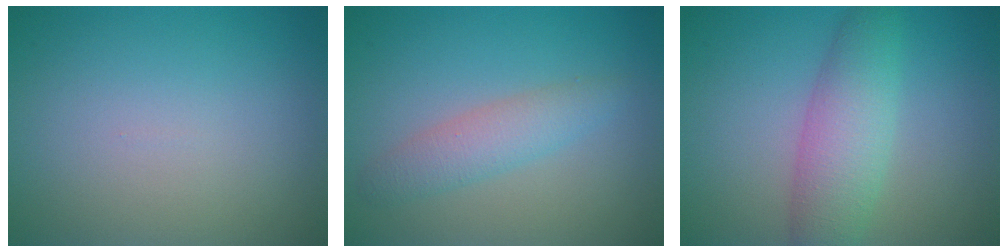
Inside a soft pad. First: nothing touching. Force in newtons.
{"total": 2.6, "press": 2.6, "slide": 0.1}
{"total": 4.7, "press": 4.7, "slide": 0.1}